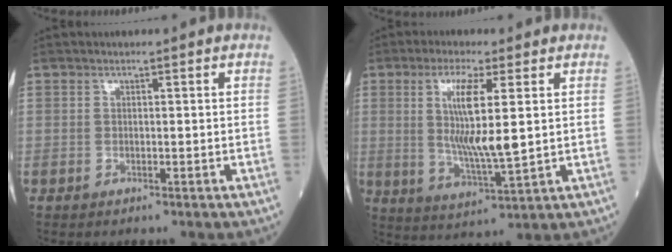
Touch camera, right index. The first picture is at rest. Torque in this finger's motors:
{"motor_torque": [1.73, 0.35, 0.82, 0.21]}